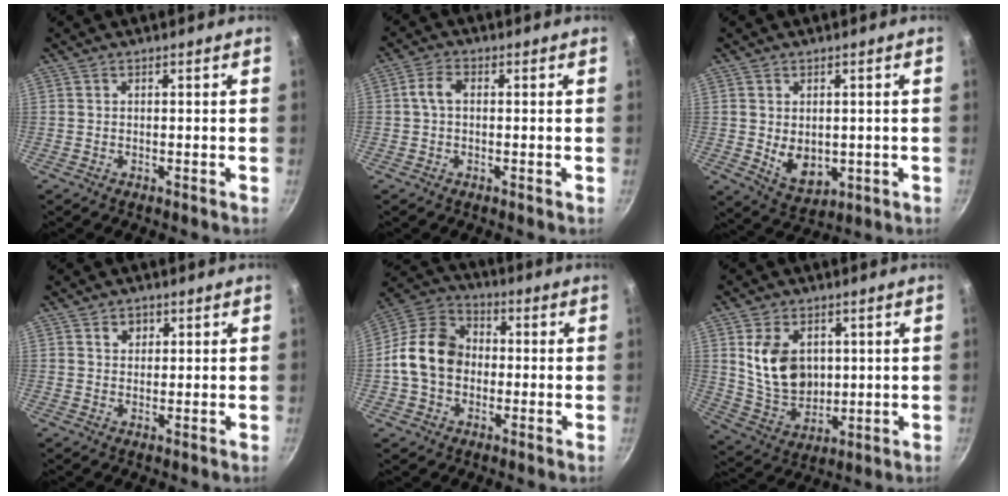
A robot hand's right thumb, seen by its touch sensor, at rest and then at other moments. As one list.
[{"total": 3.6, "force": [0.3, 2.0, 3.0], "torque": [-0.065, 0.013, -0.001]}, {"total": 7.0, "force": [-0.1, 5.0, 4.9], "torque": [-0.065, -0.016, 0.016]}, {"total": 2.6, "force": [1.2, 2.1, 1.0], "torque": [-0.001, -0.003, 0.018]}, {"total": 13.5, "force": [-0.9, 10.7, 8.3], "torque": [-0.114, 0.031, -0.037]}, {"total": 12.3, "force": [2.7, 8.9, 7.9], "torque": [-0.119, -0.024, 0.066]}]